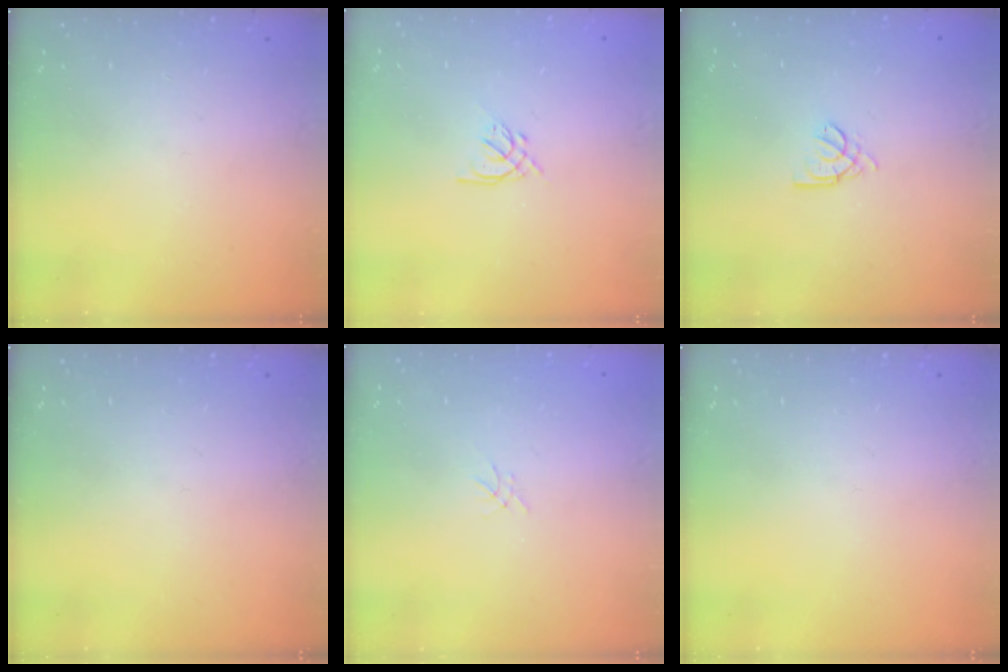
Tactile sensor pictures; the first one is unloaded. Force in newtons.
{"total": 1.6, "press": 1.5, "slide": 0.6}
{"total": 2.5, "press": 2.5, "slide": 0.5}
{"total": 0.0}
{"total": 0.0}
{"total": 0.0}